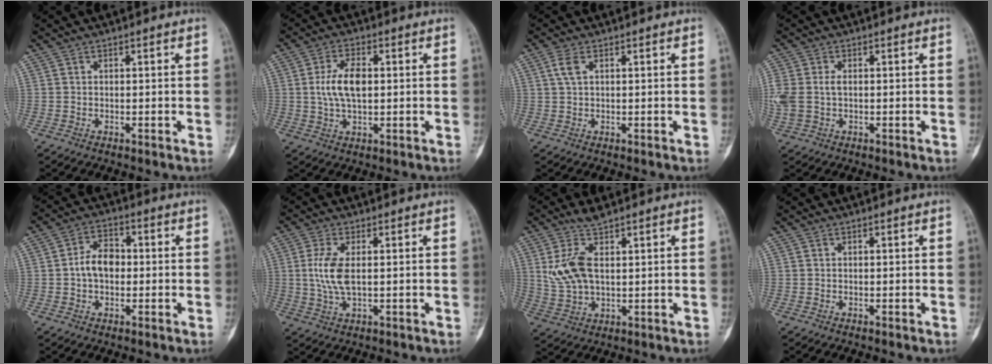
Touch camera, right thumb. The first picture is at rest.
{"total": 7.6, "force": [0.7, 3.9, 6.5], "torque": [-0.129, 0.005, 0.011]}
{"total": 2.6, "force": [1.0, 1.3, 2.0], "torque": [-0.052, 0.011, 0.023]}
{"total": 6.6, "force": [-0.1, 4.4, 4.9], "torque": [-0.139, 0.011, 0.003]}
{"total": 6.8, "force": [-0.3, 4.8, 4.9], "torque": [-0.072, 0.020, -0.013]}
{"total": 6.7, "force": [0.5, 2.9, 6.0], "torque": [-0.142, -0.003, 0.010]}
{"total": 8.9, "force": [3.1, 4.3, 7.2], "torque": [-0.160, -0.005, 0.070]}
{"total": 0.0}